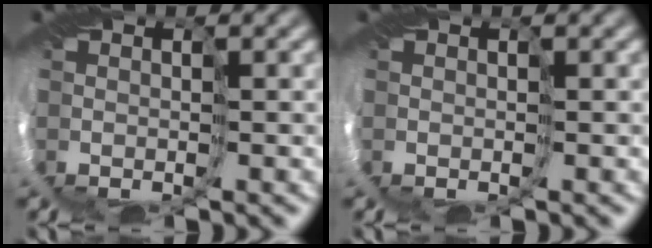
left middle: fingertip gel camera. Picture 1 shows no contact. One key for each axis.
{"total": 0.0}